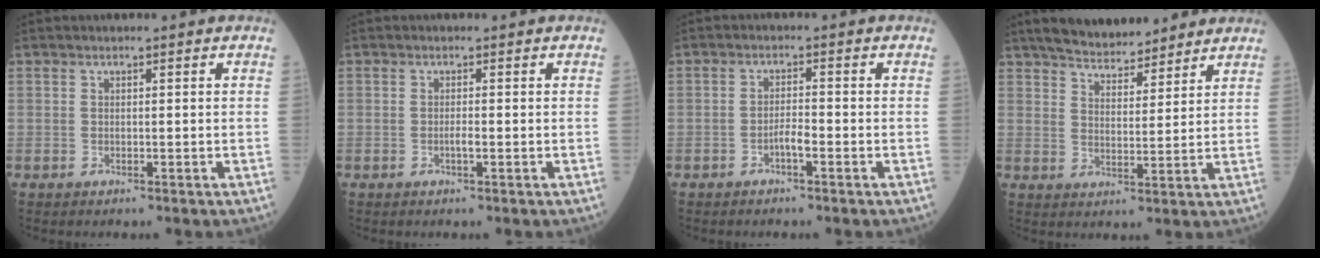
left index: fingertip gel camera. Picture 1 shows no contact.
{"total": 0.9, "force": [-0.3, 0.1, 0.9], "torque": [-0.019, 0.000, -0.006]}
{"total": 2.1, "force": [-1.2, 0.3, 1.7], "torque": [-0.030, 0.003, -0.023]}
{"total": 12.3, "force": [10.8, 3.0, 5.0], "torque": [-0.072, 0.017, 0.166]}